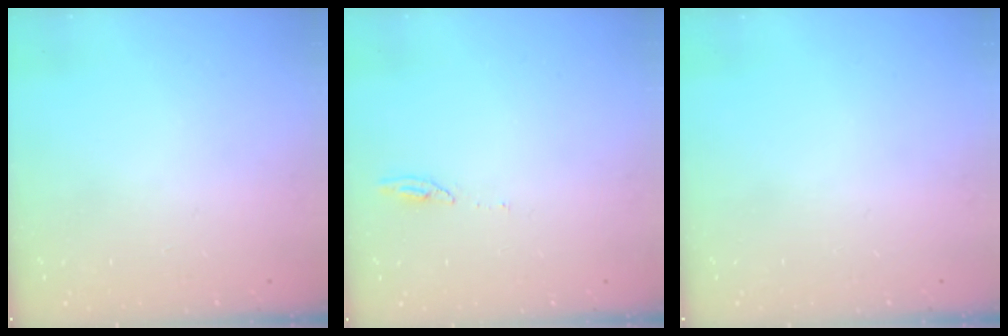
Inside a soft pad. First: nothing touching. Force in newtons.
{"total": 4.1, "press": 4.0, "slide": 0.5}
{"total": 0.0}